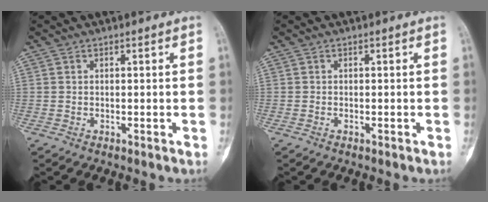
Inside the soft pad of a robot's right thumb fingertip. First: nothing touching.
{"total": 0.0}